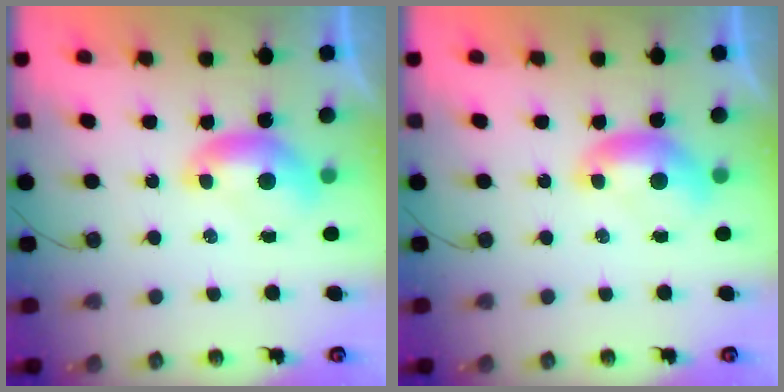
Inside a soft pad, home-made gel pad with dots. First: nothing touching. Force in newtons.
{"total": 0.0}